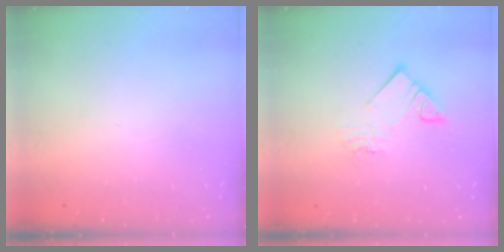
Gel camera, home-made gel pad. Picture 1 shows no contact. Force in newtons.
{"total": 9.1, "press": 9.1, "slide": 0.5}